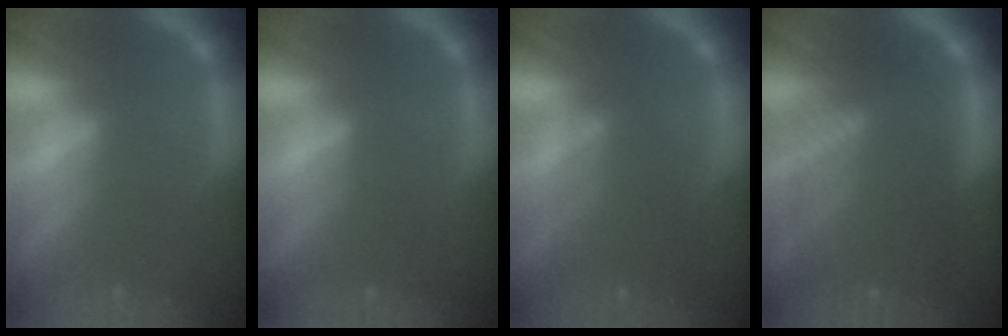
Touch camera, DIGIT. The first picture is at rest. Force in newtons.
{"total": 1.5}
{"total": 4.1}
{"total": 9.0}